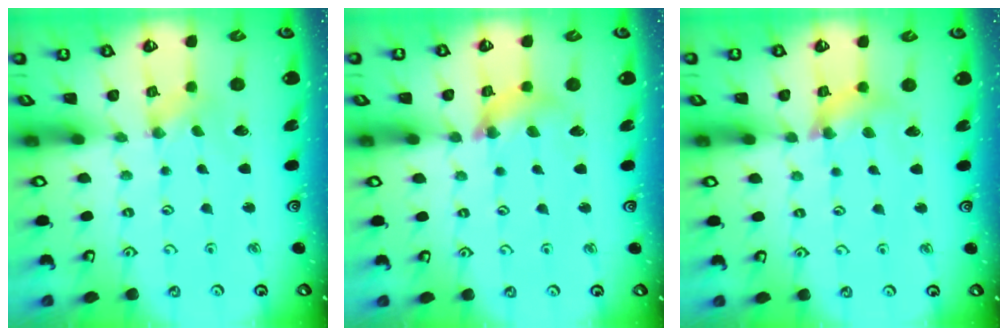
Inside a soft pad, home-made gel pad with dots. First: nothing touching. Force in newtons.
{"total": 9.7, "press": 9.6, "slide": 1.1}
{"total": 10.0, "press": 9.9, "slide": 1.4}